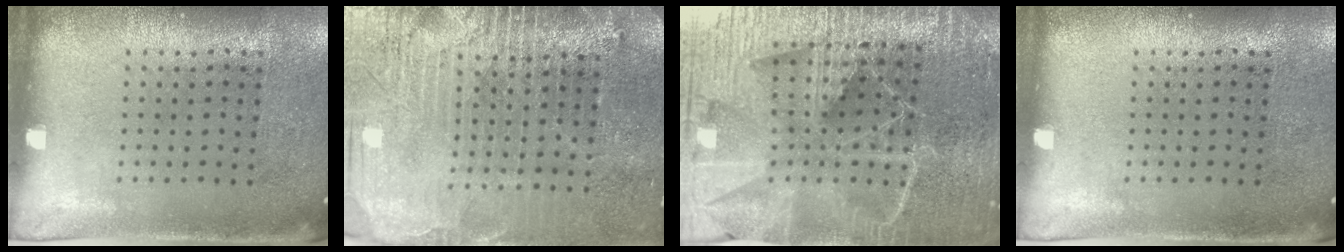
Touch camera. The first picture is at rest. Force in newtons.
{"total": 3.8, "press": 3.5, "slide": 1.5}
{"total": 6.4, "press": 5.5, "slide": 3.2}
{"total": 0.0}